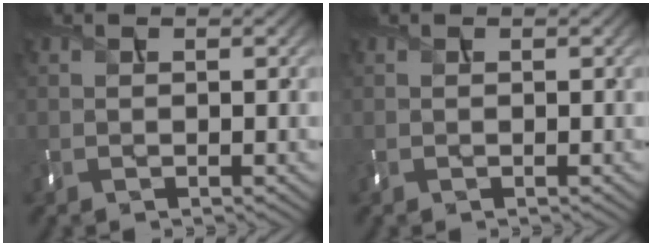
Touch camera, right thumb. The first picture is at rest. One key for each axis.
{"total": 0.0}